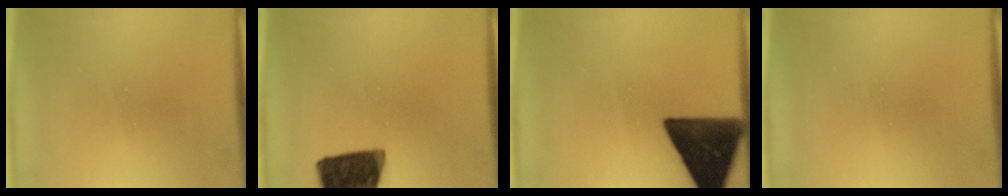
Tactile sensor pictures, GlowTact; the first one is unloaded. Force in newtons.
{"total": 15.0}
{"total": 15.2}
{"total": 0.0}